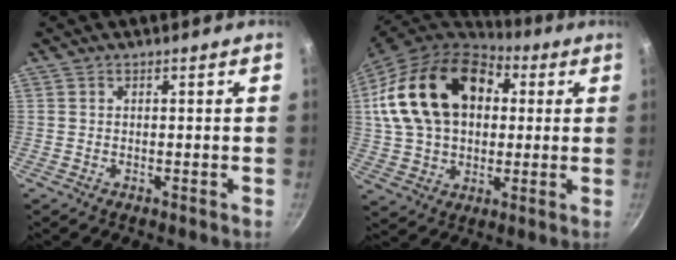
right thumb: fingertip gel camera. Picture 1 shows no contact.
{"total": 22.8, "force": [5.4, 15.9, 15.4], "torque": [-0.250, 0.020, 0.093]}